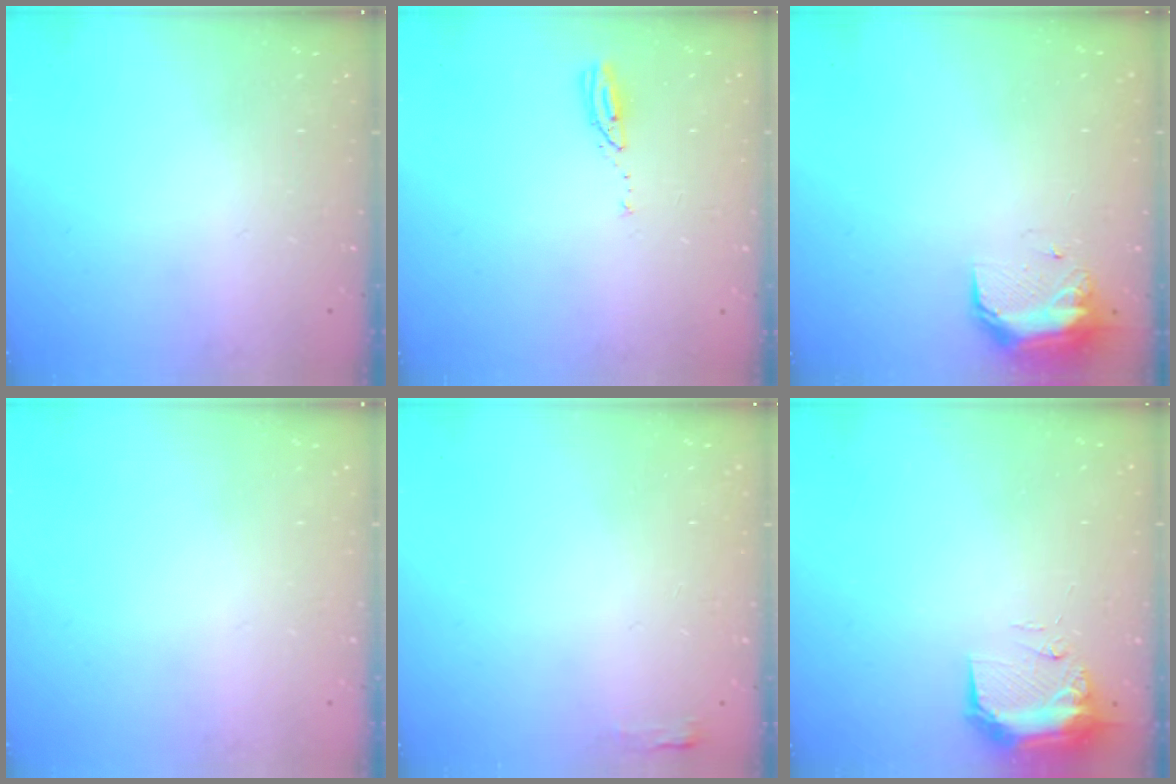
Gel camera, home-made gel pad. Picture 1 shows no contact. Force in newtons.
{"total": 3.0, "press": 2.9, "slide": 0.3}
{"total": 9.1, "press": 9.0, "slide": 1.5}
{"total": 0.0}
{"total": 2.7, "press": 2.6, "slide": 0.8}
{"total": 9.2, "press": 9.0, "slide": 1.5}